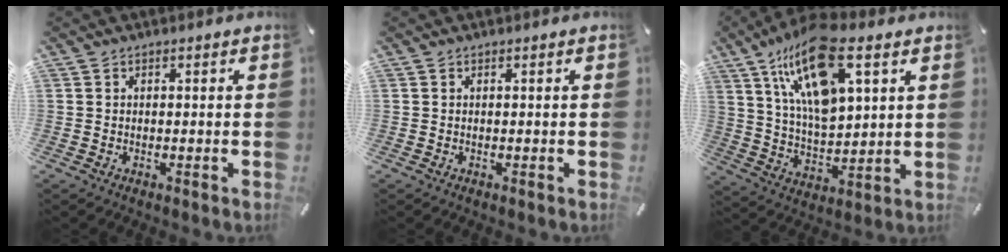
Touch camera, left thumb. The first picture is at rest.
{"total": 0.0}
{"total": 18.3, "force": [9.7, 7.9, 13.3], "torque": [-0.274, -0.032, 0.159]}